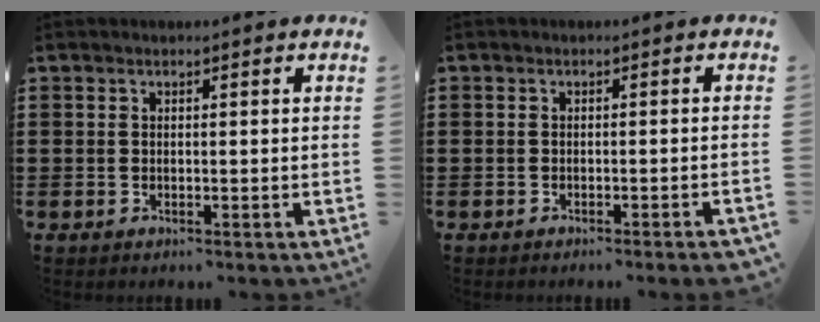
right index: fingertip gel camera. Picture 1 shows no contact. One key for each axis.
{"total": 1.3, "fx": -1.1, "fy": -0.1, "fz": 0.7, "tx": -0.013, "ty": -0.003, "tz": -0.019}